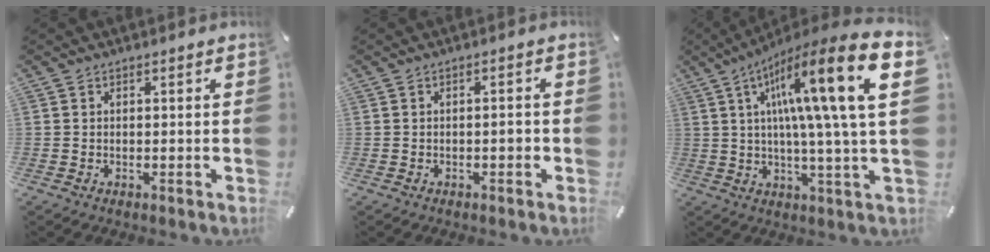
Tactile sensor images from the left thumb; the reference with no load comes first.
{"total": 2.0, "force": [-0.6, 0.7, 1.7], "torque": [-0.031, 0.004, -0.012]}
{"total": 23.9, "force": [6.9, 2.6, 22.7], "torque": [-0.378, -0.040, 0.083]}